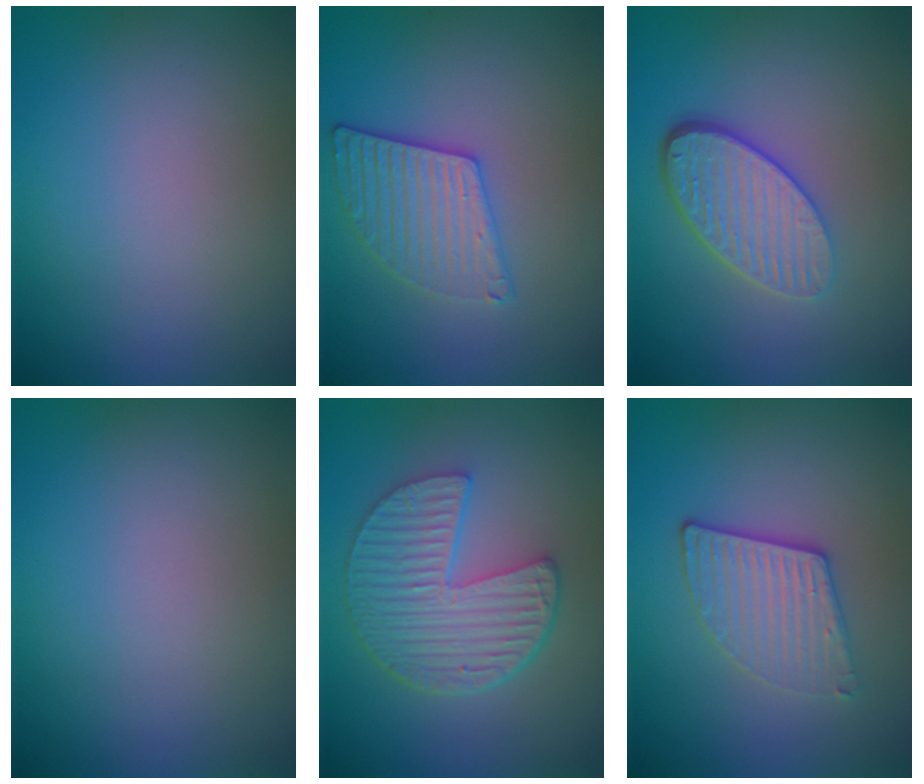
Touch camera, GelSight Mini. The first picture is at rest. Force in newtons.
{"total": 3.4, "press": 3.3, "slide": 1.0}
{"total": 5.2, "press": 3.7, "slide": 3.7}
{"total": 0.0}
{"total": 6.3, "press": 4.8, "slide": 4.1}
{"total": 3.4, "press": 3.0, "slide": 1.5}